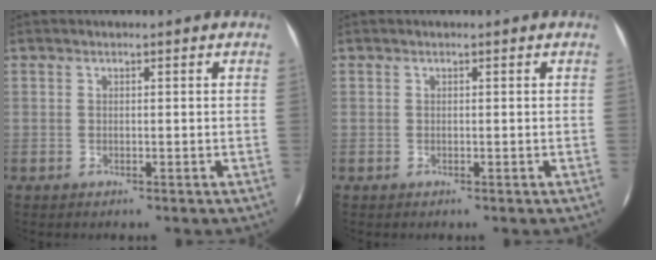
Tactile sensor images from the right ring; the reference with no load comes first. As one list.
[{"total": 0.0}]